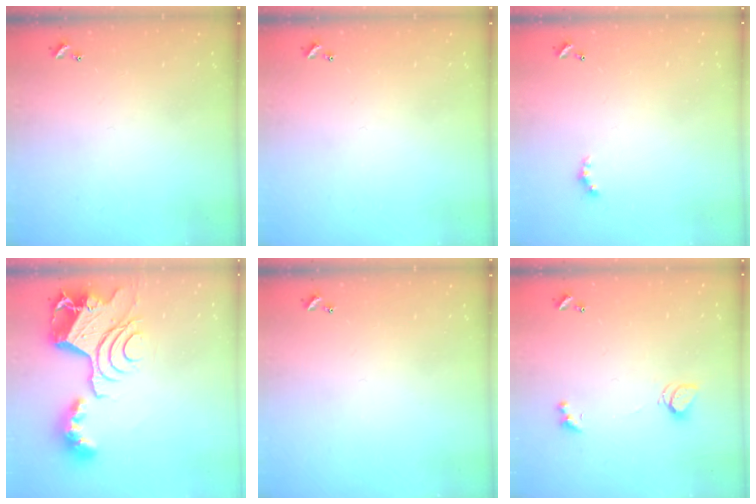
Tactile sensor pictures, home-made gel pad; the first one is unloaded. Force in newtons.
{"total": 0.0}
{"total": 1.6, "press": 1.6, "slide": 0.4}
{"total": 14.6, "press": 14.5, "slide": 1.8}
{"total": 0.0}
{"total": 2.0, "press": 1.9, "slide": 0.5}